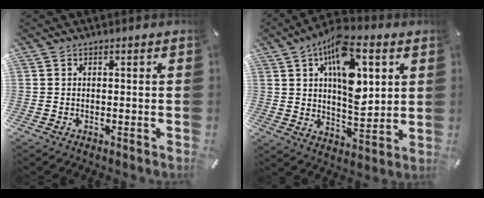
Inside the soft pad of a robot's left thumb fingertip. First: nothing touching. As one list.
[{"total": 16.4, "force": [6.7, 8.4, 12.4], "torque": [-0.196, -0.021, 0.112]}]